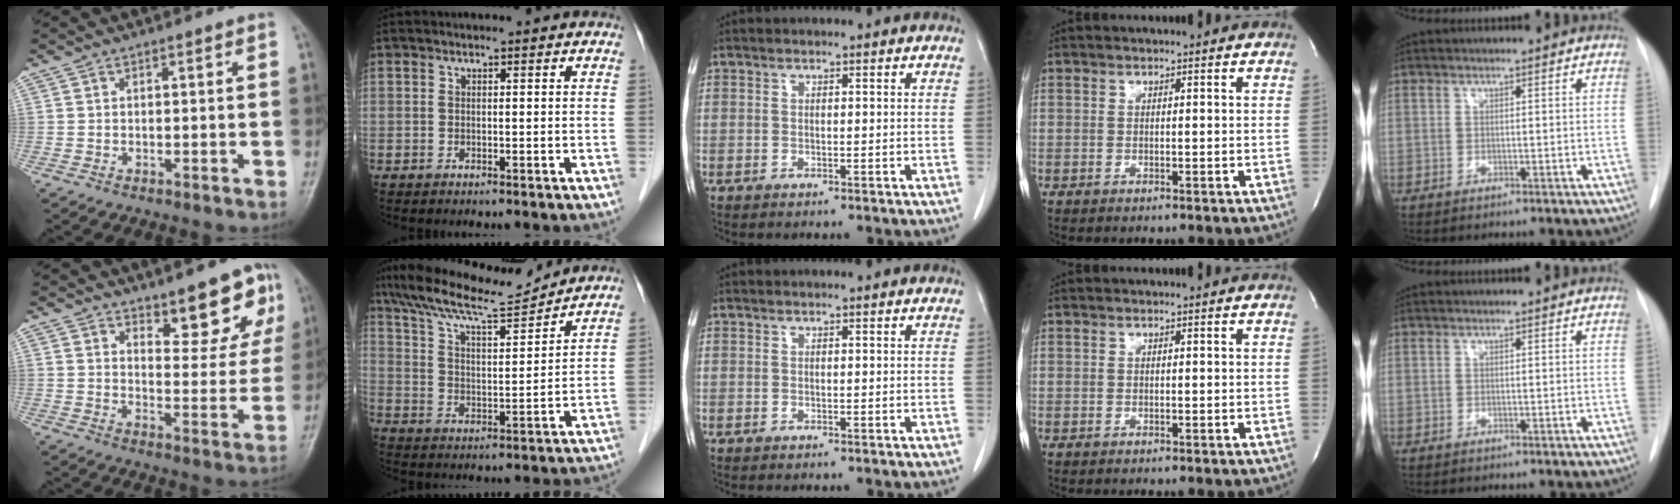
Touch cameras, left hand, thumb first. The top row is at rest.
{"thumb": {"total": 10.0, "force": [6.8, 3.6, 6.5], "torque": [-0.045, -0.048, 0.097]}, "index": {"total": 13.0, "force": [11.8, 0.8, 5.6], "torque": [-0.108, 0.007, 0.201]}}